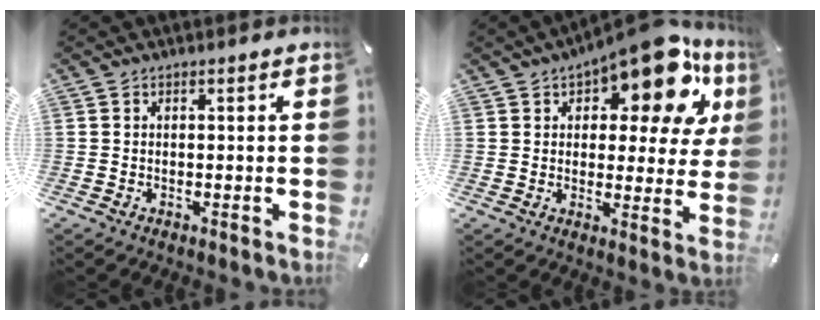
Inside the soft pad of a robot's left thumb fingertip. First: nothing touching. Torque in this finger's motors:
{"motor_torque": [2.41, 2.60, 1.42, -1.35, 0.04]}